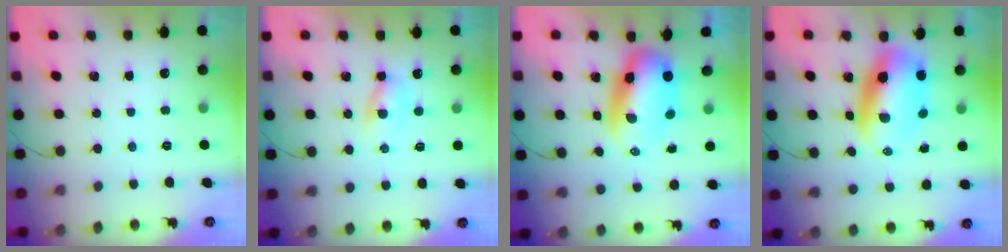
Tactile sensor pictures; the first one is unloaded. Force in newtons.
{"total": 2.3, "press": 2.2, "slide": 0.8}
{"total": 8.3, "press": 7.9, "slide": 2.3}
{"total": 10.9, "press": 10.4, "slide": 3.0}